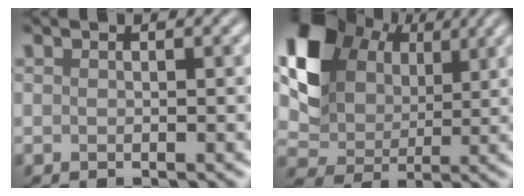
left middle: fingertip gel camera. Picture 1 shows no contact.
{"total": 9.0, "force": [3.6, 6.7, 4.7], "torque": [-0.102, 0.004, 0.065]}